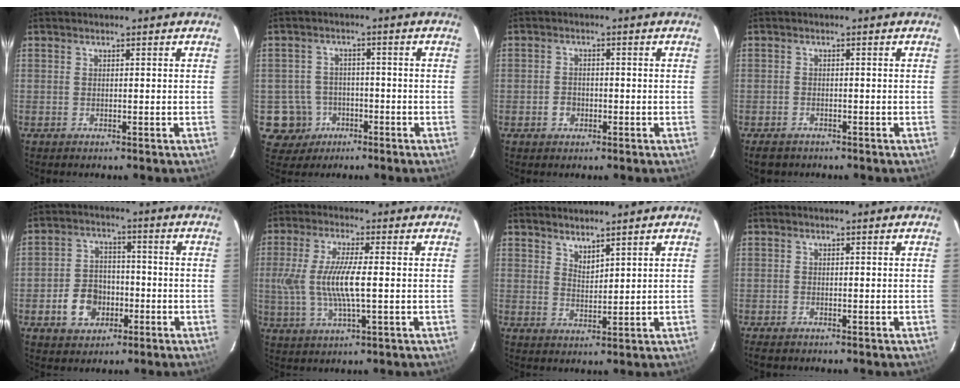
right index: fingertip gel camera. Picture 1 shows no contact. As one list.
[{"total": 6.7, "force": [-2.7, 6.1, 0.4], "torque": [-0.029, 0.022, -0.034]}, {"total": 2.5, "force": [-1.1, 2.1, 0.7], "torque": [-0.016, 0.003, -0.017]}, {"total": 3.3, "force": [-2.5, 2.0, 0.9], "torque": [-0.030, -0.004, -0.035]}, {"total": 8.2, "force": [-3.2, 6.5, 3.8], "torque": [-0.094, 0.020, -0.045]}, {"total": 10.0, "force": [-0.4, 2.0, 9.8], "torque": [-0.196, -0.006, -0.004]}, {"total": 3.1, "force": [2.8, 0.6, 1.2], "torque": [-0.018, -0.002, 0.050]}, {"total": 1.7, "force": [-1.5, 0.7, 0.5], "torque": [-0.017, -0.007, -0.025]}]